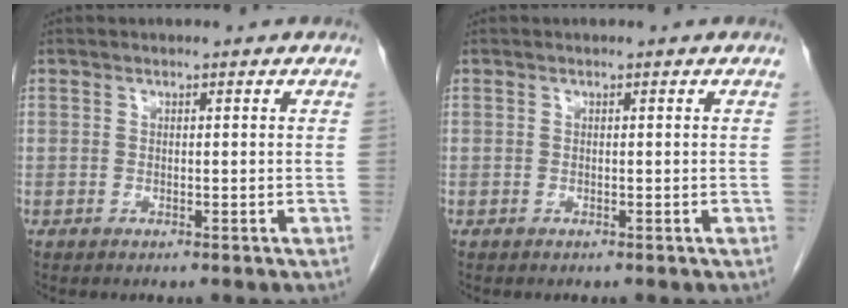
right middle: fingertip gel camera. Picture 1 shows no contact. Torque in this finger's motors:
{"motor_torque": [0.40, -0.27, 0.02, 0.01]}